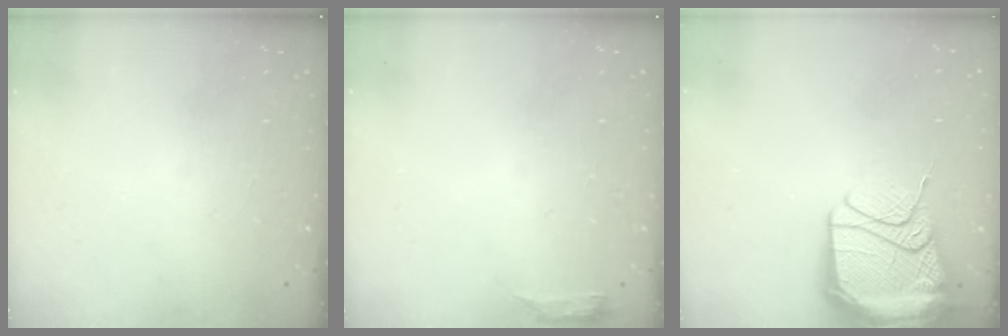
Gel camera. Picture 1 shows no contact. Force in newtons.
{"total": 5.1, "press": 5.0, "slide": 0.9}
{"total": 24.0, "press": 20.5, "slide": 12.5}